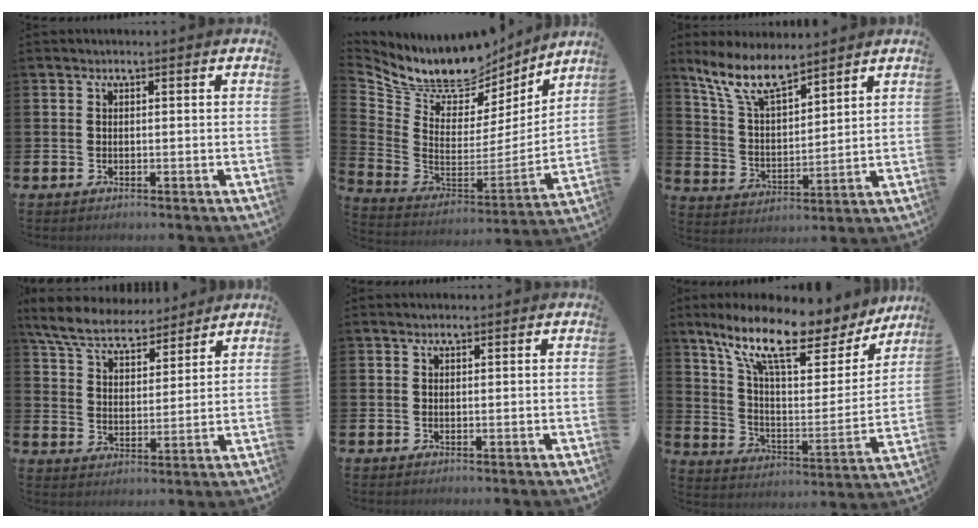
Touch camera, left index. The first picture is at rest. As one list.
[{"total": 9.9, "force": [8.6, 4.0, 2.6], "torque": [-0.102, -0.057, 0.152]}, {"total": 8.9, "force": [7.5, 2.4, 4.1], "torque": [-0.113, -0.025, 0.138]}, {"total": 7.5, "force": [6.9, 1.9, 2.0], "torque": [-0.075, -0.035, 0.124]}, {"total": 0.7, "force": [0.6, 0.2, 0.2], "torque": [-0.004, 0.002, 0.011]}, {"total": 13.5, "force": [10.4, 4.4, 7.6], "torque": [-0.169, -0.061, 0.175]}]